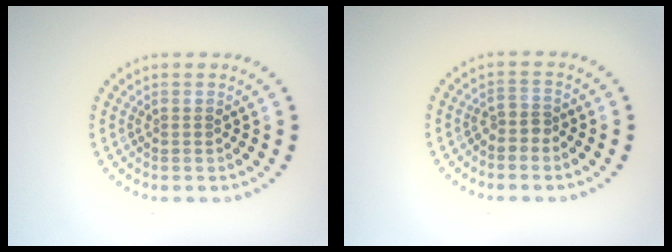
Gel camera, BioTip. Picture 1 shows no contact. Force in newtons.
{"total": 1.6, "press": 1.1, "slide": 1.1}